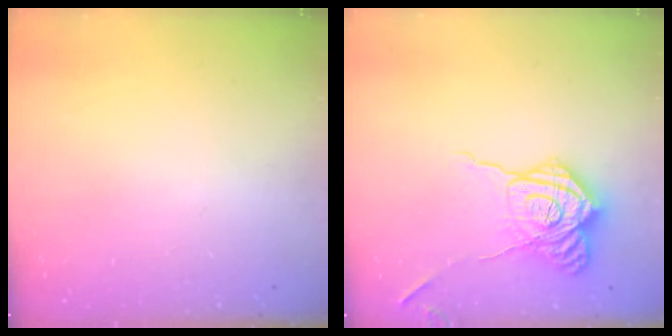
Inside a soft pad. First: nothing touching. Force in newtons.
{"total": 18.6, "press": 18.6, "slide": 1.4}